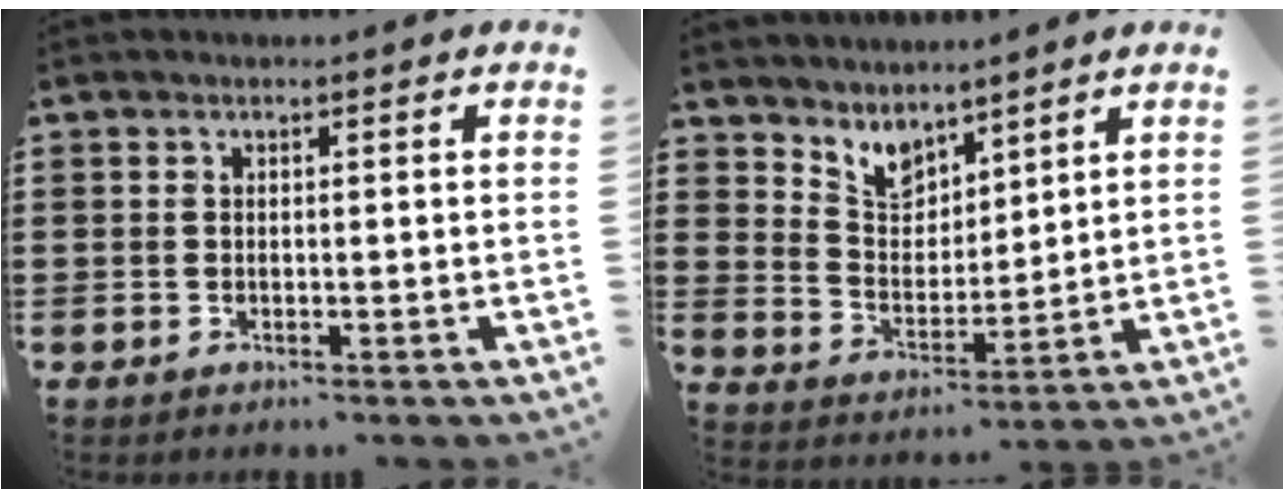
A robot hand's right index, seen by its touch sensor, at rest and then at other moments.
{"total": 5.0, "force": [4.3, 2.4, 1.0], "torque": [-0.041, -0.017, 0.080]}